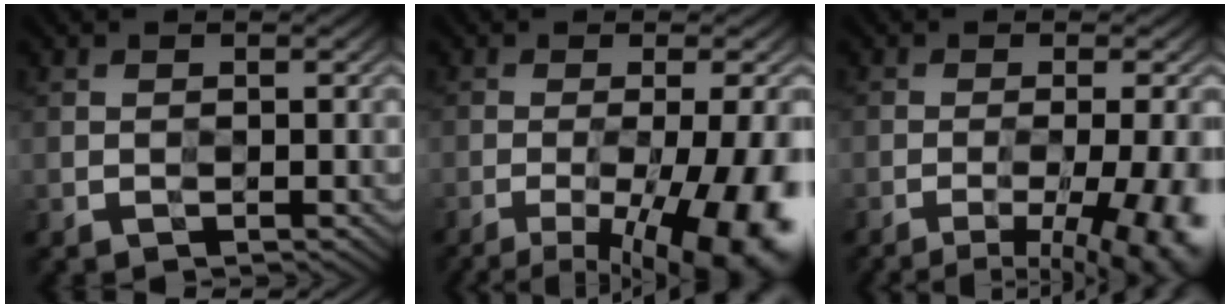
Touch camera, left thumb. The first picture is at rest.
{"total": 15.1, "force": [-6.8, 4.7, 12.7], "torque": [-0.171, -0.018, -0.081]}
{"total": 11.9, "force": [-5.7, 3.6, 9.8], "torque": [-0.112, -0.003, -0.065]}